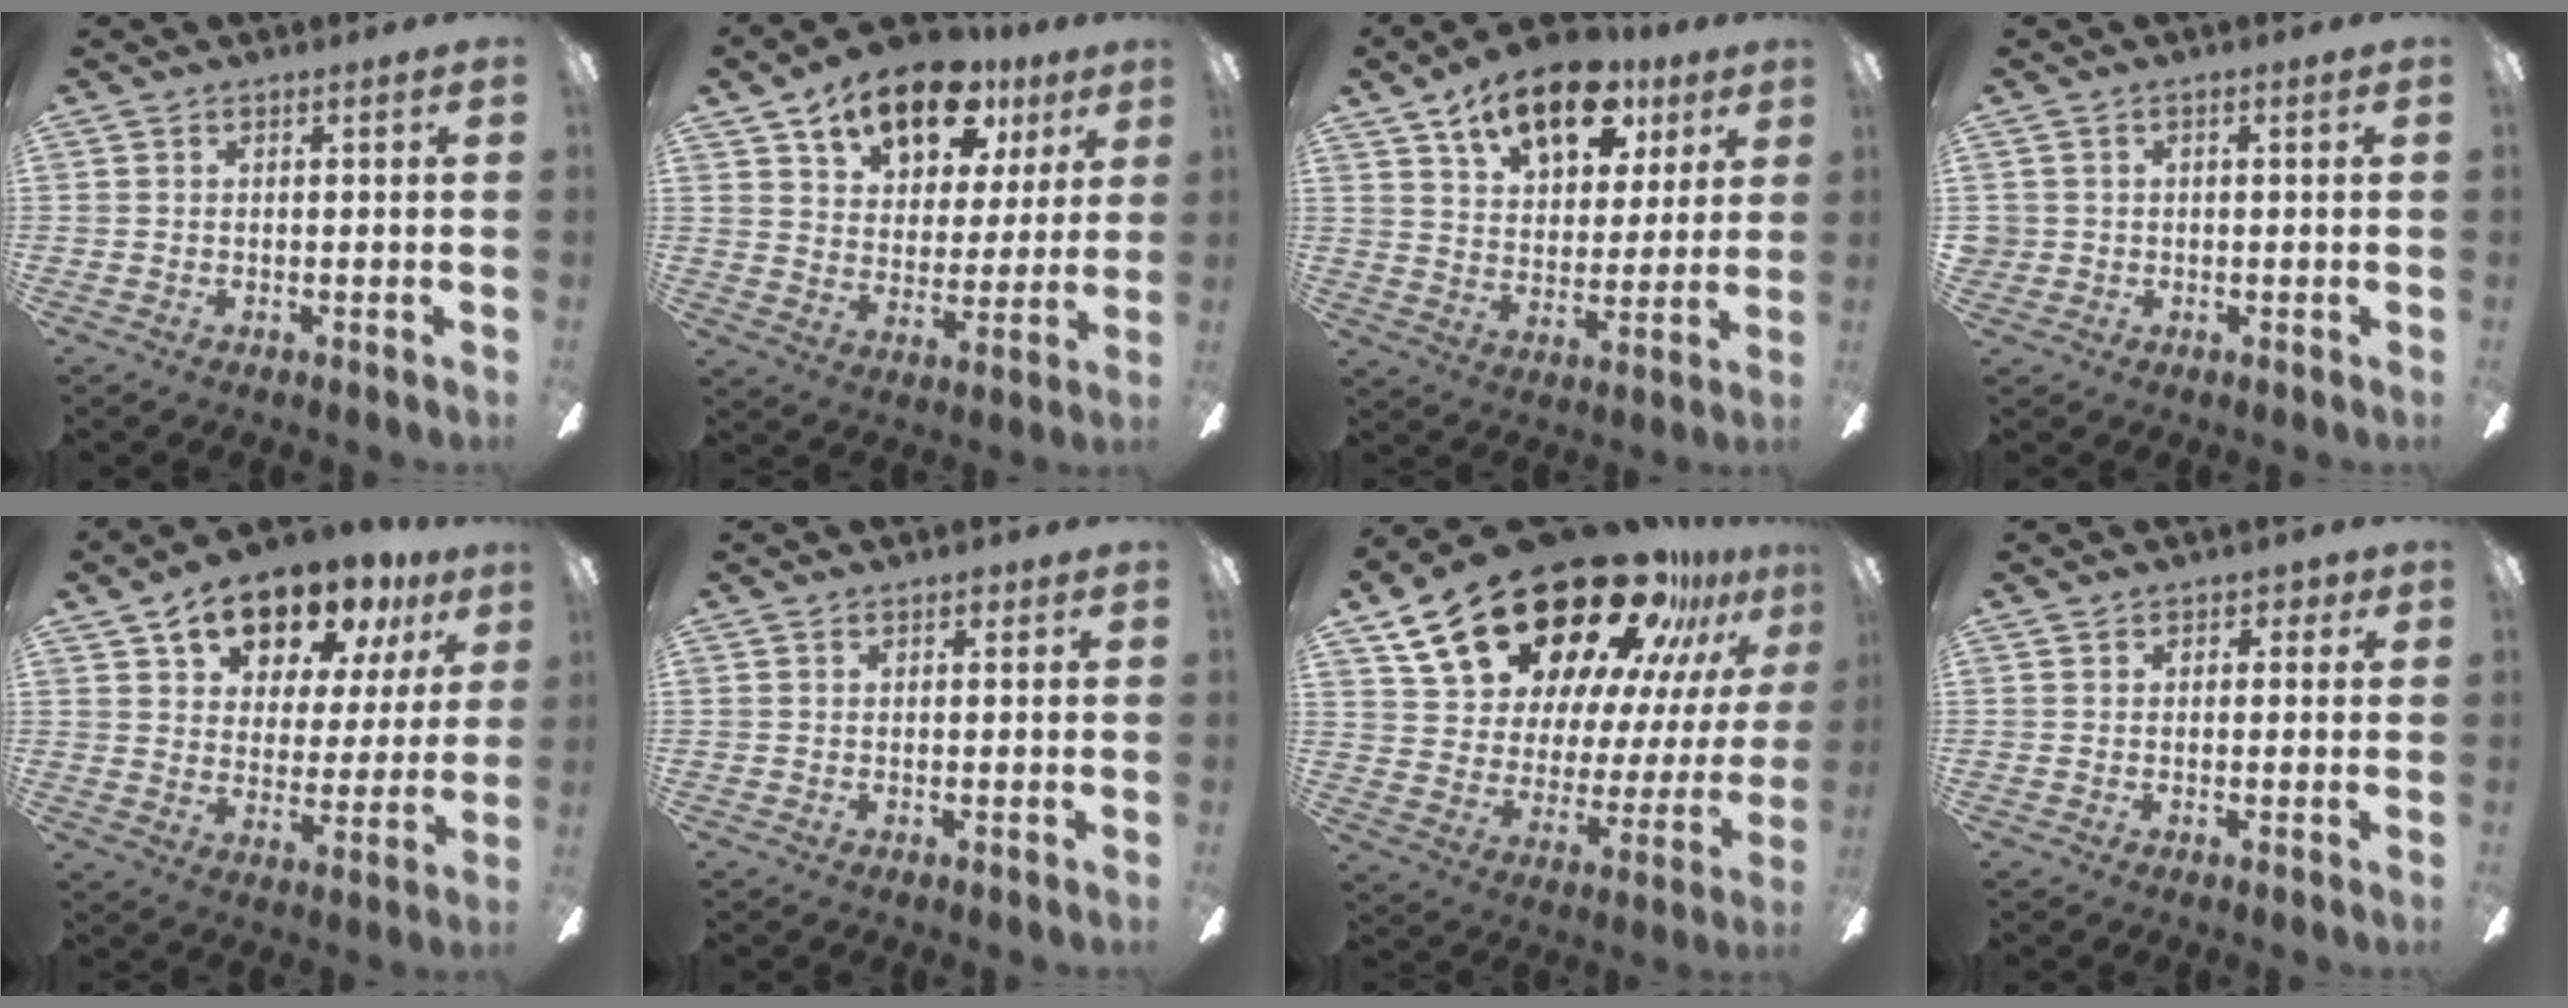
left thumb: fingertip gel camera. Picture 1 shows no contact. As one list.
[{"total": 15.8, "force": [10.5, 8.6, 8.1], "torque": [-0.120, -0.054, 0.183]}, {"total": 16.6, "force": [10.5, 8.5, 9.5], "torque": [-0.137, -0.048, 0.181]}, {"total": 1.7, "force": [0.0, 1.7, 0.3], "torque": [-0.007, 0.004, -0.002]}, {"total": 14.4, "force": [11.0, 7.1, 6.1], "torque": [-0.102, -0.065, 0.196]}, {"total": 1.0, "force": [0.6, 0.7, 0.4], "torque": [0.000, 0.001, 0.008]}, {"total": 29.6, "force": [21.5, 13.1, 15.5], "torque": [-0.259, -0.134, 0.385]}, {"total": 1.8, "force": [0.7, 1.5, 0.7], "torque": [0.003, 0.001, 0.008]}]